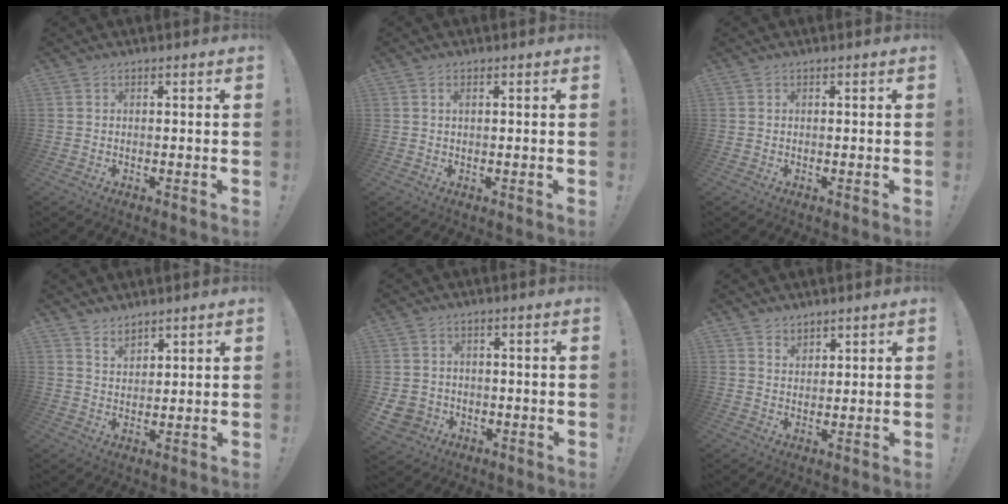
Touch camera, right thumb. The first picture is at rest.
{"total": 1.2, "force": [0.4, 0.5, 0.9], "torque": [-0.020, 0.003, 0.007]}
{"total": 0.0}
{"total": 4.0, "force": [3.6, 1.6, 0.7], "torque": [-0.010, -0.026, 0.067]}
{"total": 5.7, "force": [-1.6, 5.3, 1.3], "torque": [-0.035, 0.010, -0.028]}
{"total": 2.6, "force": [2.3, 1.1, 0.0], "torque": [0.001, -0.015, 0.044]}